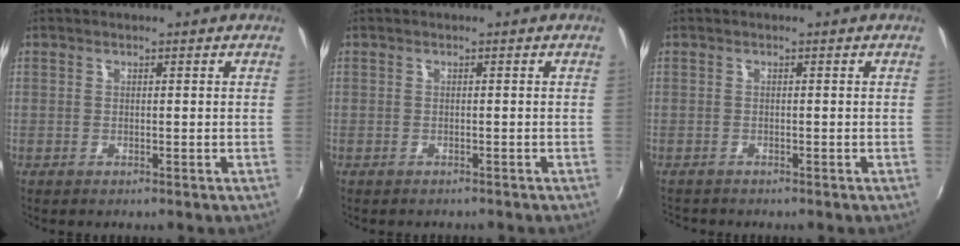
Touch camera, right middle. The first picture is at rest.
{"total": 1.6, "force": [-1.4, 0.3, 0.6], "torque": [-0.013, -0.009, -0.017]}
{"total": 1.9, "force": [-1.8, 0.6, 0.3], "torque": [-0.008, -0.009, -0.029]}